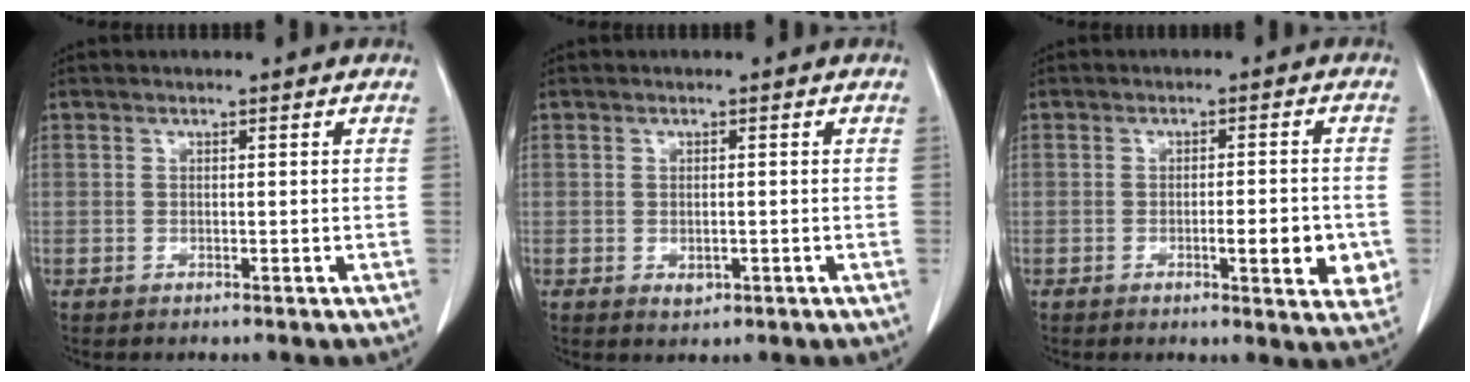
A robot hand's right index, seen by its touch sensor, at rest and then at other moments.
{"total": 1.5, "force": [-0.4, 0.9, 1.1], "torque": [-0.017, 0.000, 0.001]}
{"total": 6.6, "force": [-1.6, 1.5, 6.2], "torque": [-0.075, -0.003, -0.018]}